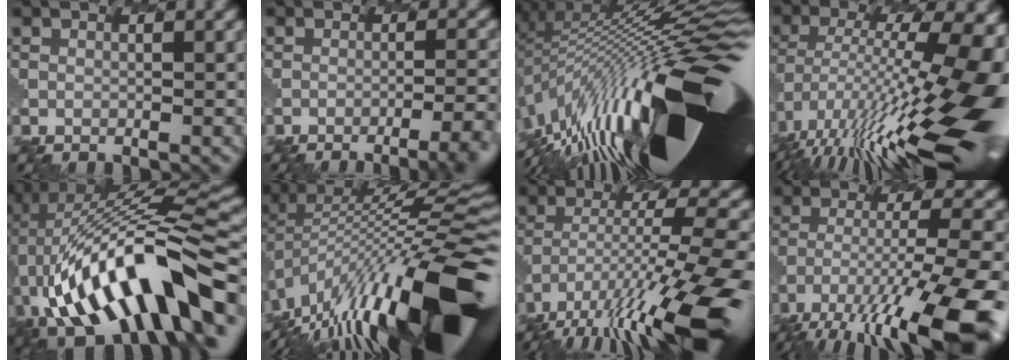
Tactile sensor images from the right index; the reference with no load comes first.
{"total": 7.7, "force": [-5.8, 1.7, 4.8], "torque": [-0.060, -0.002, -0.043]}
{"total": 18.7, "force": [-4.4, 5.3, 17.4], "torque": [-0.259, 0.000, -0.073]}
{"total": 16.8, "force": [-4.6, 5.3, 15.3], "torque": [-0.266, -0.002, -0.067]}
{"total": 13.6, "force": [-3.1, 5.1, 12.2], "torque": [-0.219, 0.020, -0.040]}
{"total": 15.9, "force": [-5.9, 5.1, 13.8], "torque": [-0.231, 0.024, -0.099]}
{"total": 14.6, "force": [-8.4, 3.2, 11.4], "torque": [-0.232, -0.001, -0.131]}
{"total": 14.6, "force": [-8.9, 3.5, 11.0], "torque": [-0.226, -0.024, -0.132]}